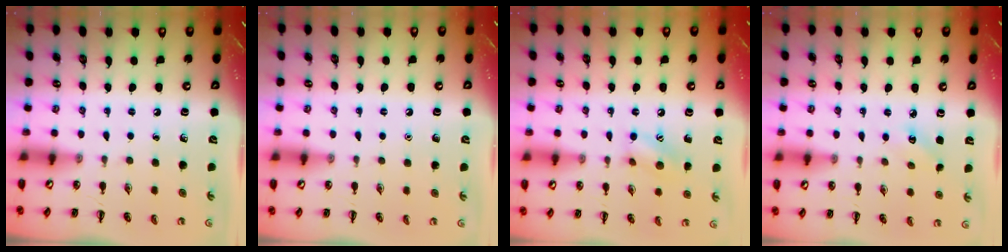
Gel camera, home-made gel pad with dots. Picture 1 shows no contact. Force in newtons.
{"total": 1.6, "press": 1.6, "slide": 0.1}
{"total": 8.9, "press": 8.9, "slide": 0.5}
{"total": 2.3, "press": 2.2, "slide": 0.6}